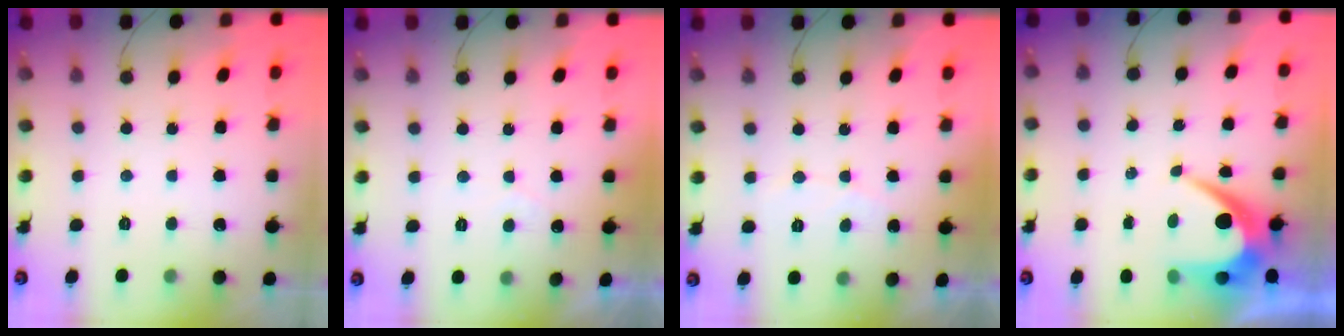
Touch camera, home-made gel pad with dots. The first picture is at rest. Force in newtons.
{"total": 2.3, "press": 2.3, "slide": 0.1}
{"total": 3.8, "press": 3.8, "slide": 0.2}
{"total": 8.0, "press": 8.0, "slide": 0.4}